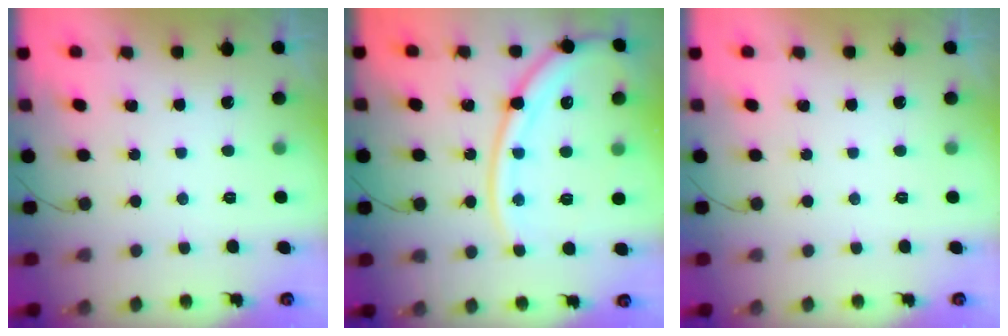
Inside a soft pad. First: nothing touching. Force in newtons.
{"total": 15.9, "press": 15.7, "slide": 2.0}
{"total": 0.0}